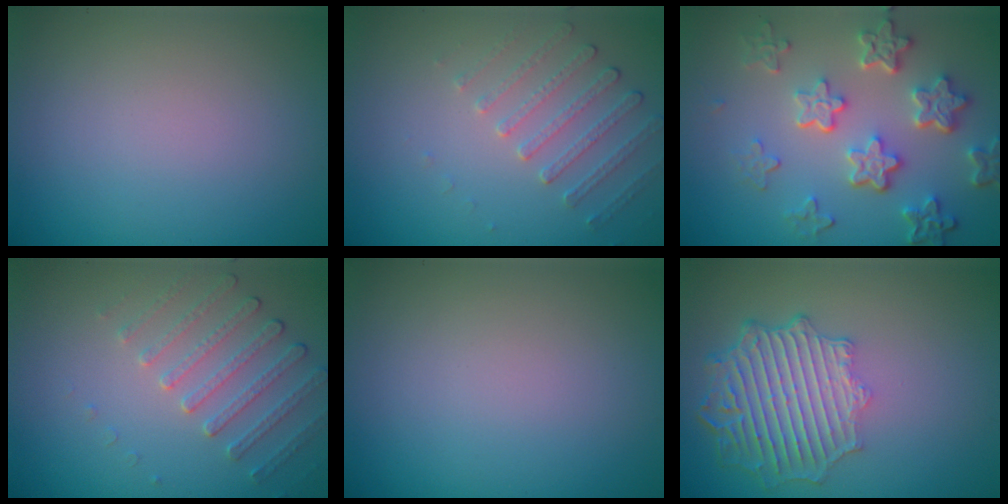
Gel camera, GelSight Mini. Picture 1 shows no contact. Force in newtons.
{"total": 1.9, "press": 1.5, "slide": 1.2}
{"total": 5.9, "press": 4.4, "slide": 3.9}
{"total": 2.2, "press": 1.8, "slide": 1.2}
{"total": 0.0}
{"total": 6.4, "press": 4.9, "slide": 4.1}